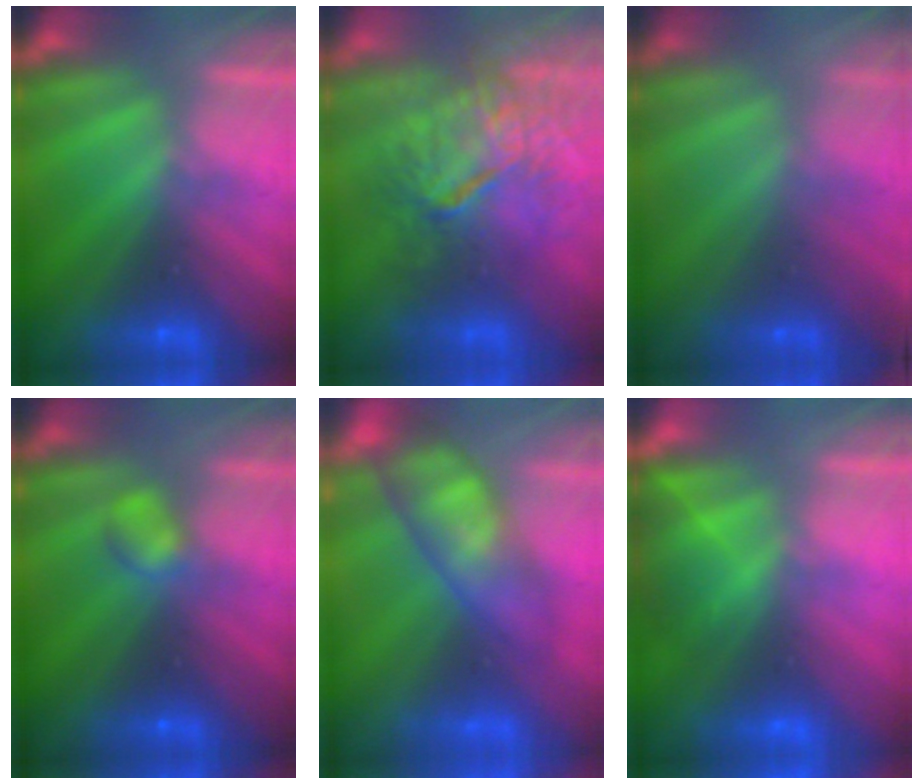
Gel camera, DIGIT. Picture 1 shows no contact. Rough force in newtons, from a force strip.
{"total": 10.2}
{"total": 1.8}
{"total": 2.2}
{"total": 4.6}
{"total": 2.7}